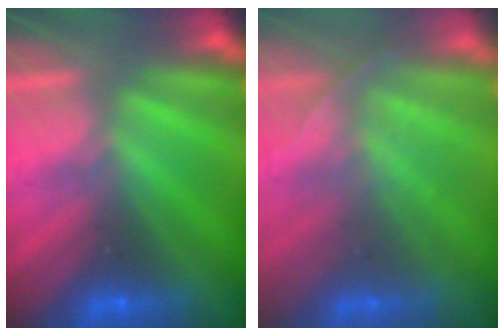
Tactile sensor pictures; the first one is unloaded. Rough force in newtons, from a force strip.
{"total": 1.7}